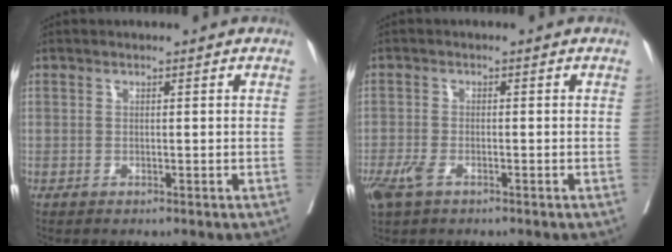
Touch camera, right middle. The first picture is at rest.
{"total": 3.8, "force": [-2.2, 1.7, 2.7], "torque": [-0.062, -0.008, -0.039]}